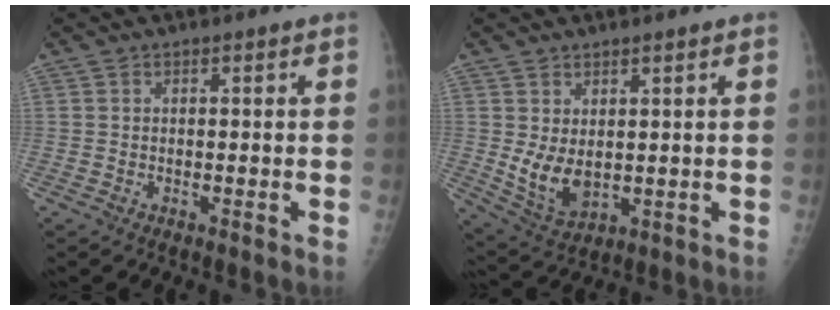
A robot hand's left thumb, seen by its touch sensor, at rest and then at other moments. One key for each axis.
{"total": 7.2, "fx": 1.3, "fy": 4.1, "fz": 5.8, "tx": -0.096, "ty": -0.020, "tz": 0.043}